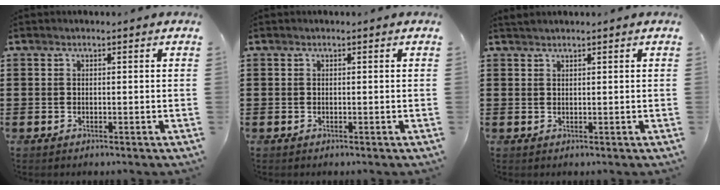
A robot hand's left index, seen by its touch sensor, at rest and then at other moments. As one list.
[{"total": 0.0}, {"total": 0.9, "force": [0.8, 0.1, 0.4], "torque": [-0.009, 0.001, 0.016]}]